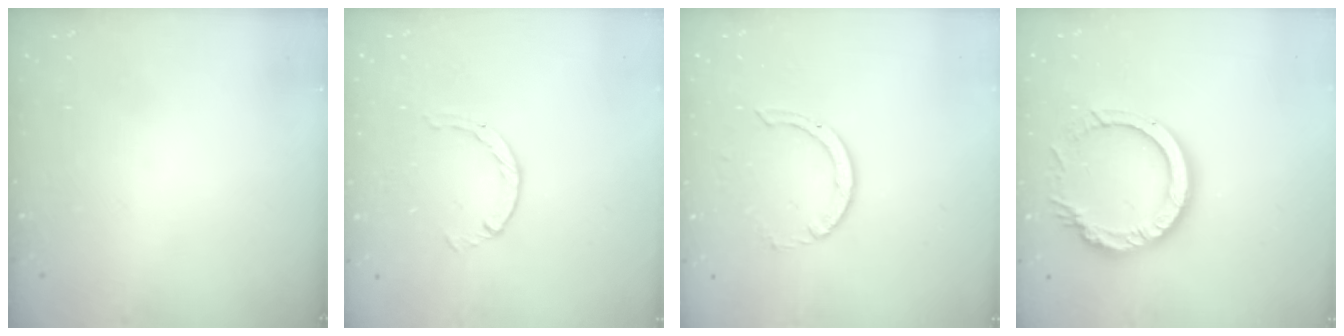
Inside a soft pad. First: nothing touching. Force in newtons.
{"total": 2.1, "press": 2.1, "slide": 0.3}
{"total": 1.7, "press": 1.7, "slide": 0.1}
{"total": 13.2, "press": 13.1, "slide": 1.1}